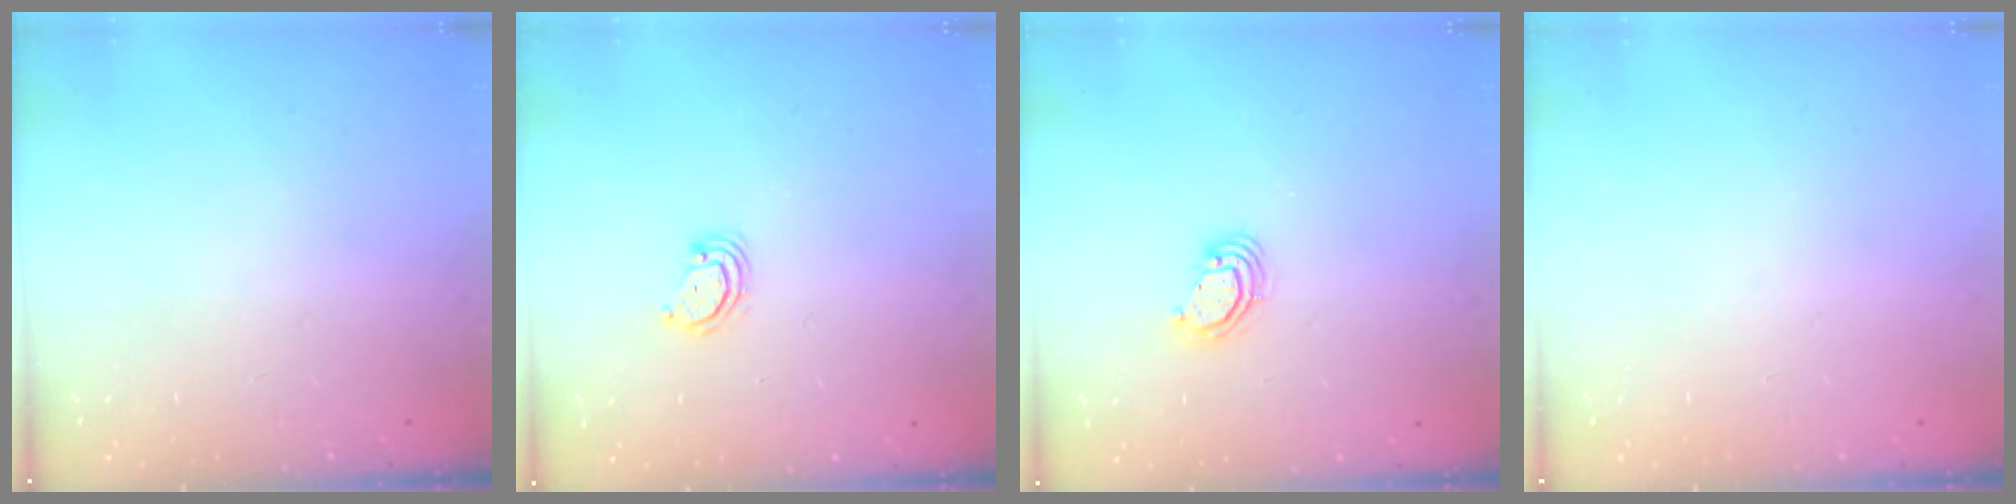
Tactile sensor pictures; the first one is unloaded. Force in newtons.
{"total": 2.9, "press": 2.9, "slide": 0.2}
{"total": 4.1, "press": 4.1, "slide": 0.3}
{"total": 0.0}